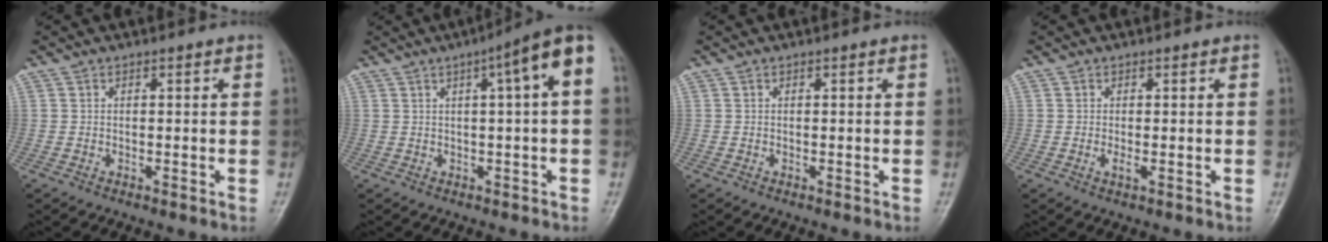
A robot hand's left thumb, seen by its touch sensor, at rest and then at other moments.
{"total": 8.3, "force": [2.1, 1.1, 8.0], "torque": [-0.118, 0.027, 0.023]}
{"total": 0.0}
{"total": 1.2, "force": [0.1, 0.5, 1.1], "torque": [-0.019, -0.003, 0.002]}